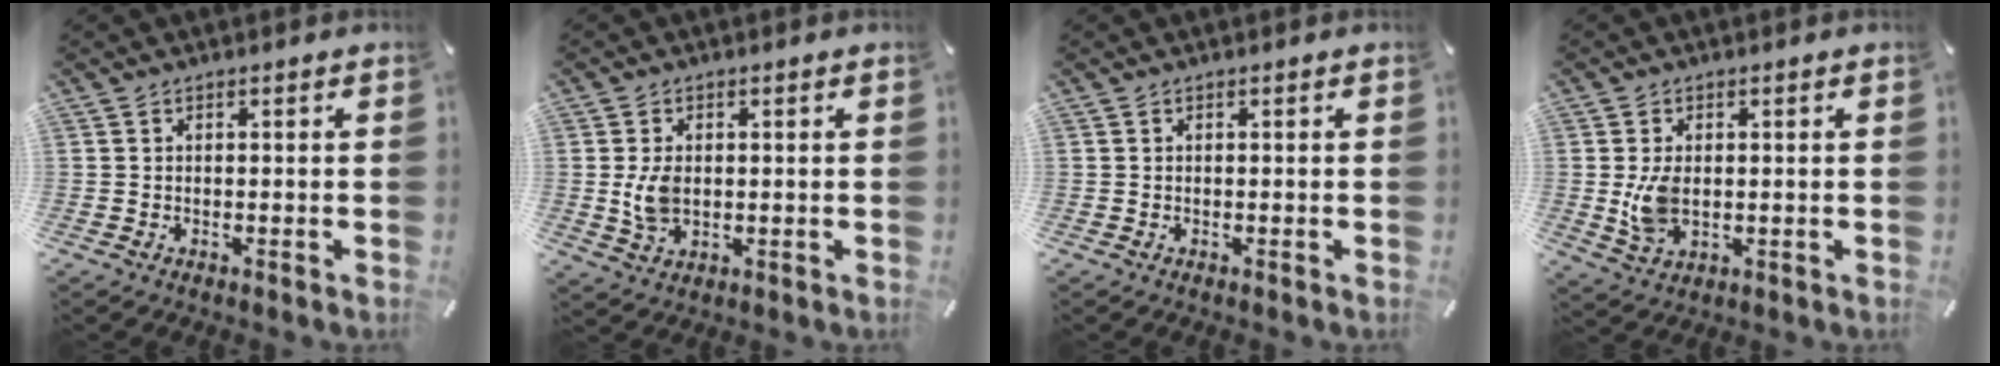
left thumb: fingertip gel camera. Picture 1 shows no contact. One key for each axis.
{"total": 7.3, "fx": 0.2, "fy": 5.1, "fz": 5.3, "tx": -0.115, "ty": -0.002, "tz": 0.002}
{"total": 0.0}
{"total": 6.5, "fx": 0.2, "fy": 4.3, "fz": 4.8, "tx": -0.085, "ty": -0.008, "tz": -0.001}